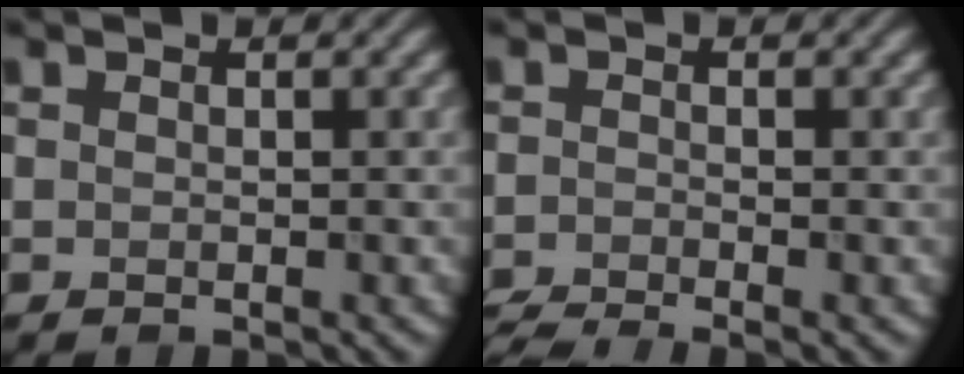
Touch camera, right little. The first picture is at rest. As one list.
[{"total": 3.0, "force": [-2.5, 0.4, 1.6], "torque": [-0.029, -0.015, -0.054]}]